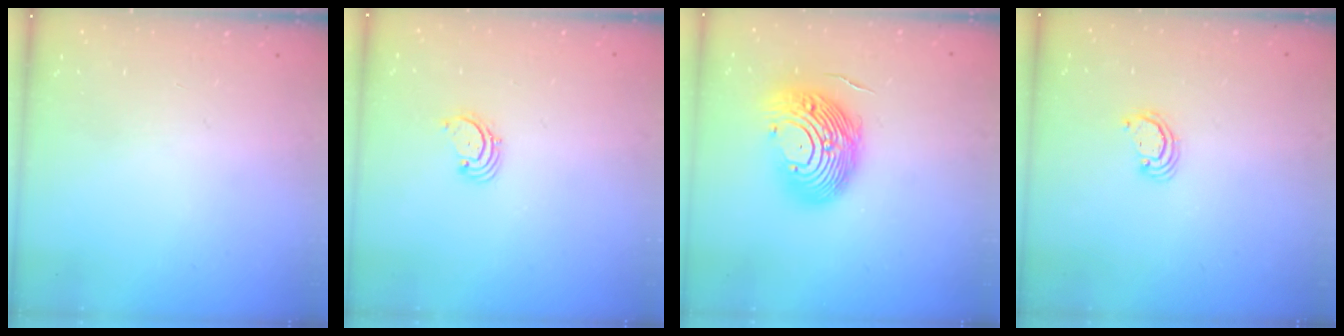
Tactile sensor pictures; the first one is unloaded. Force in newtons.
{"total": 1.7, "press": 1.7, "slide": 0.2}
{"total": 15.5, "press": 14.6, "slide": 5.1}
{"total": 2.3, "press": 2.3, "slide": 0.2}